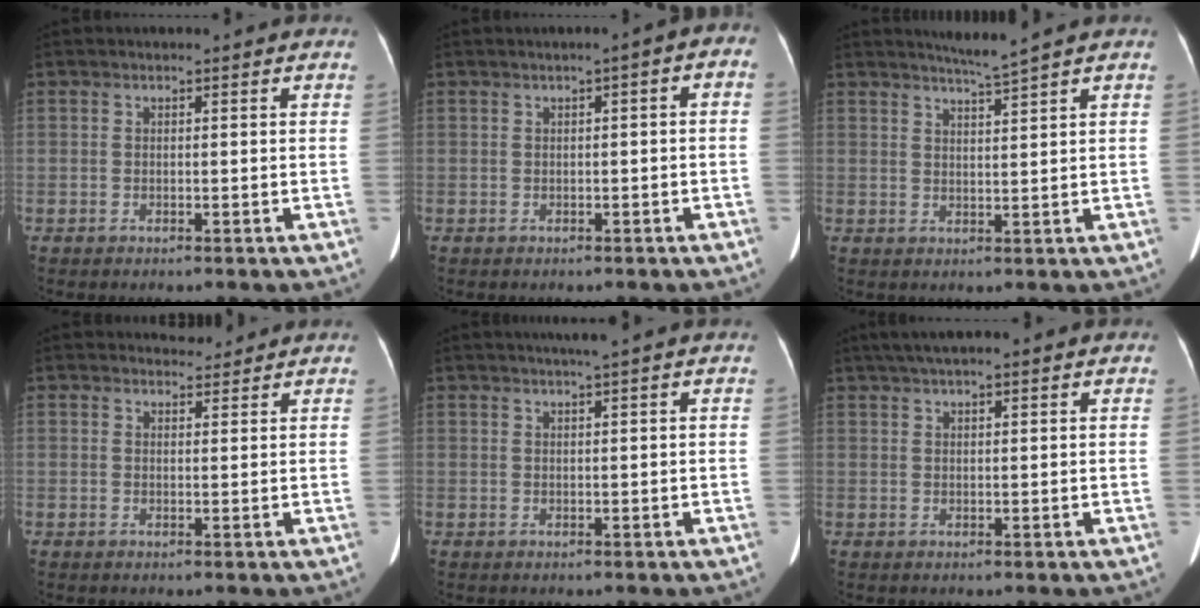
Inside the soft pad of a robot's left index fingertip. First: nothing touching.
{"total": 2.7, "force": [0.0, 0.8, 2.6], "torque": [-0.030, 0.020, -0.005]}
{"total": 3.3, "force": [2.8, -1.4, 1.0], "torque": [-0.019, -0.012, 0.055]}
{"total": 2.2, "force": [2.0, 0.7, -0.2], "torque": [0.003, 0.000, 0.030]}
{"total": 2.2, "force": [1.7, -0.6, 1.3], "torque": [-0.019, 0.004, 0.030]}
{"total": 7.1, "force": [5.3, 1.1, 4.5], "torque": [-0.068, 0.039, 0.080]}